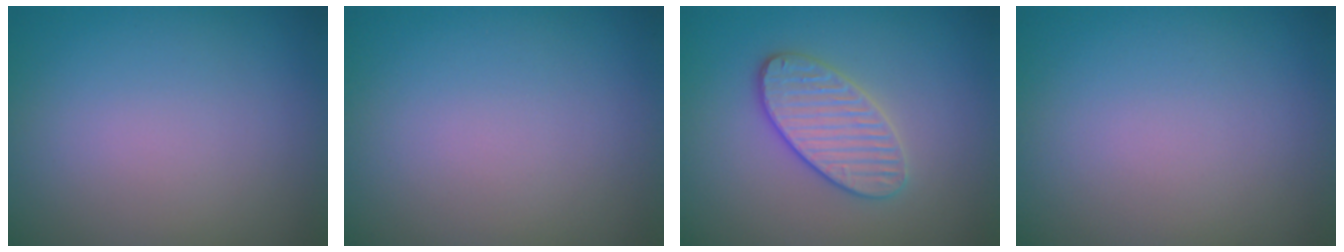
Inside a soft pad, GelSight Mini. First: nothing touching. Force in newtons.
{"total": 0.0}
{"total": 3.7, "press": 3.5, "slide": 1.2}
{"total": 0.0}